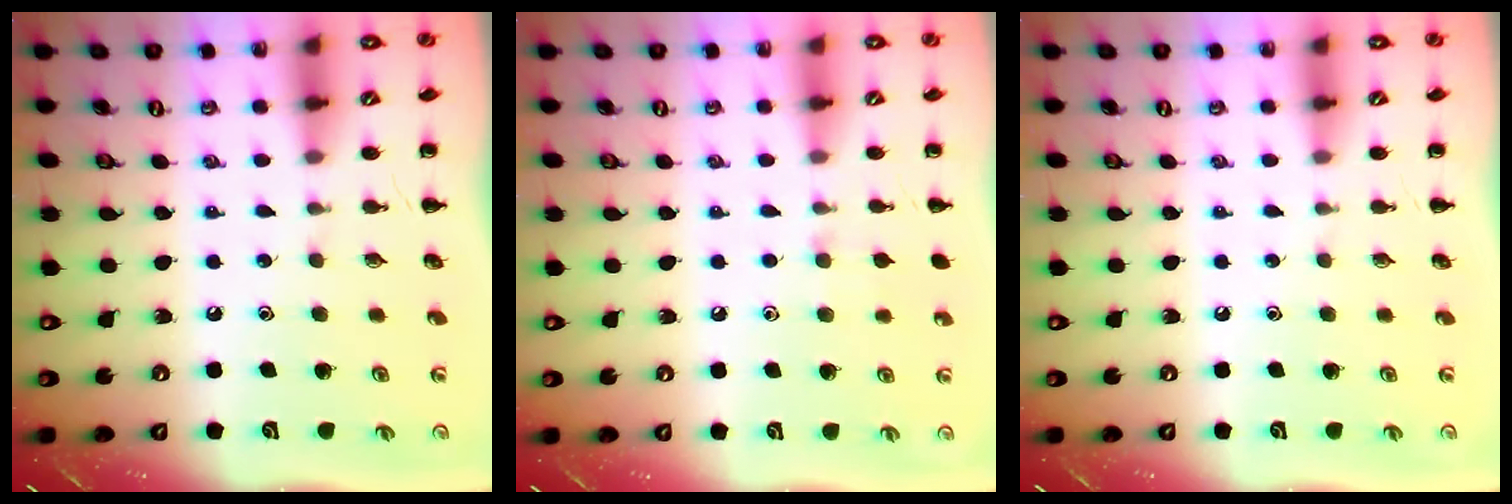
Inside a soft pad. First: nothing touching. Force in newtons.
{"total": 5.3, "press": 4.9, "slide": 2.0}
{"total": 0.0}